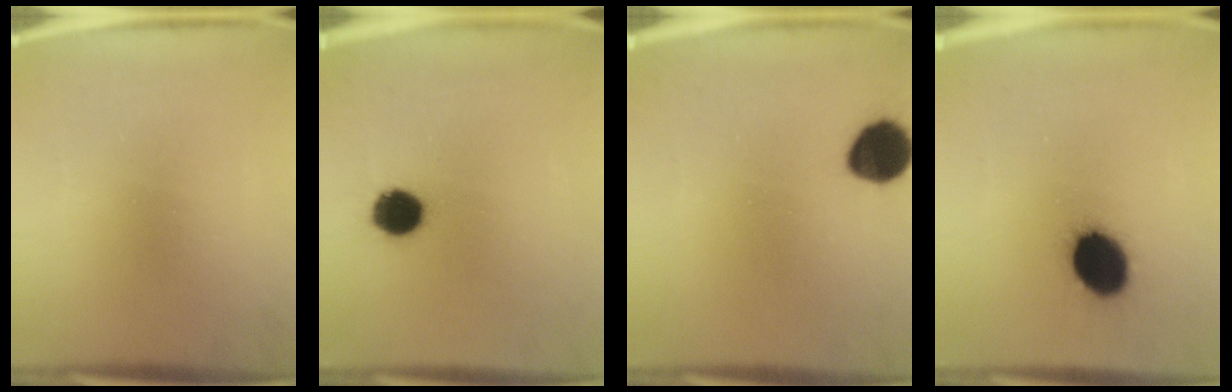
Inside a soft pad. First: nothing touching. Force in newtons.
{"total": 11.5}
{"total": 10.1}
{"total": 14.3}